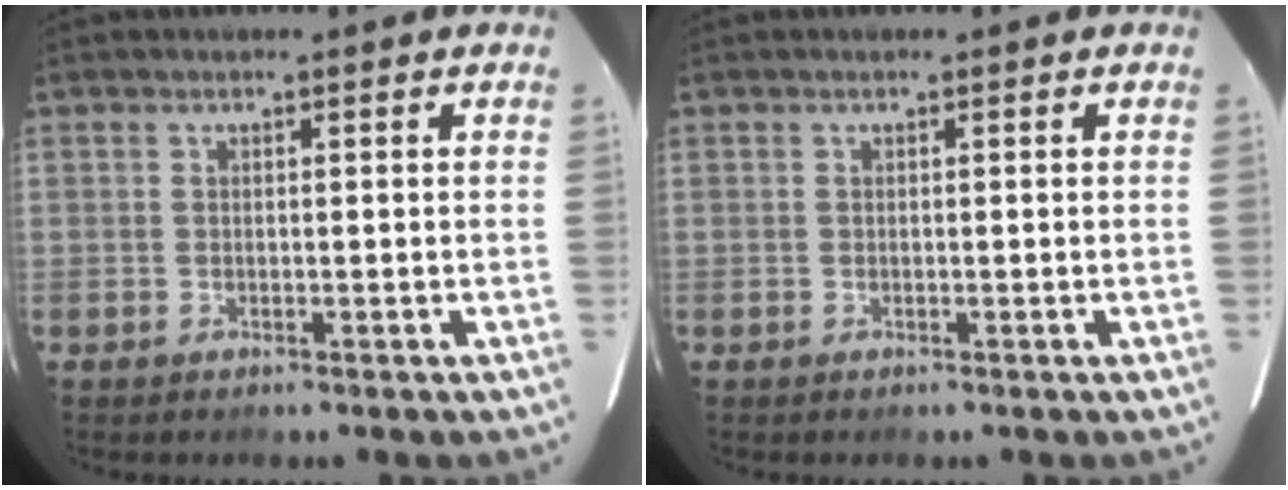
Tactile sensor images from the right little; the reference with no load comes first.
{"total": 0.0}